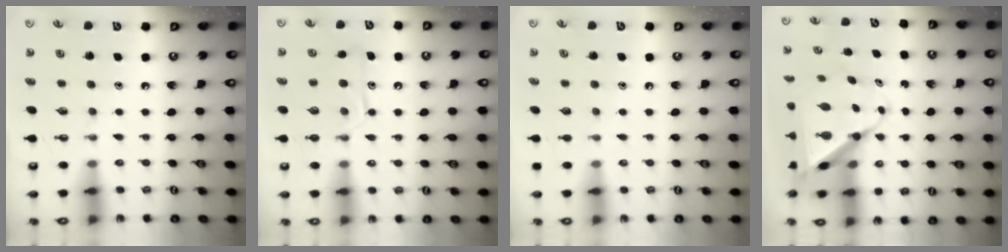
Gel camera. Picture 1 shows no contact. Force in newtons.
{"total": 11.8, "press": 11.7, "slide": 0.8}
{"total": 2.6, "press": 2.5, "slide": 0.3}
{"total": 10.1, "press": 10.1, "slide": 0.6}